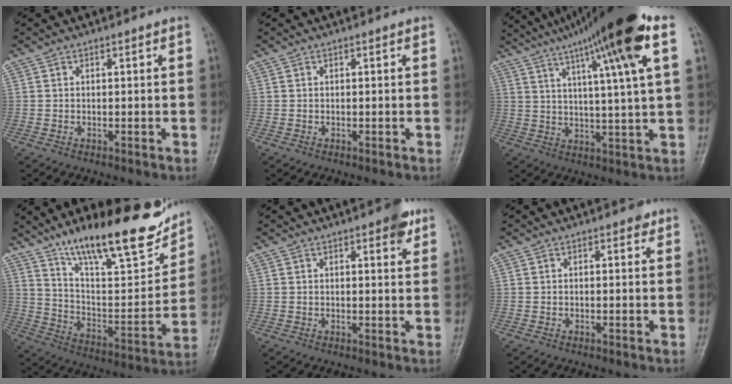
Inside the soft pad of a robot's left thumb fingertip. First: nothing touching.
{"total": 0.0}
{"total": 20.6, "force": [10.8, 1.3, 17.5], "torque": [-0.270, 0.000, 0.161]}
{"total": 23.5, "force": [16.7, 6.7, 15.2], "torque": [-0.200, -0.074, 0.277]}
{"total": 4.0, "force": [2.2, 1.4, 3.0], "torque": [-0.029, -0.008, 0.023]}
{"total": 1.0, "force": [0.6, 0.7, 0.6], "torque": [0.001, -0.001, 0.002]}